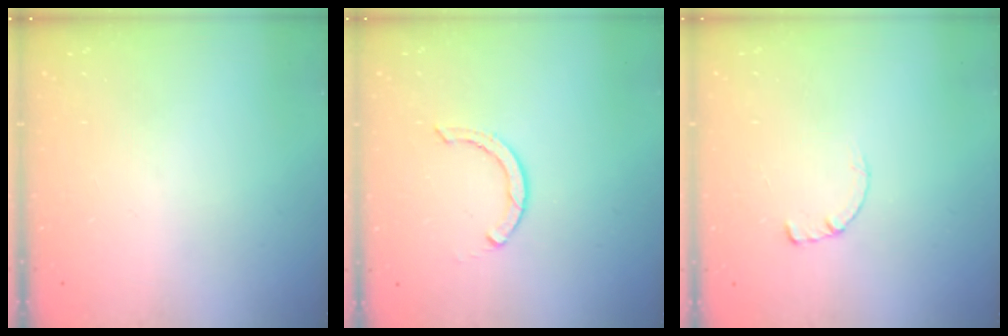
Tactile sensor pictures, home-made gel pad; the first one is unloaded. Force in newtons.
{"total": 2.6, "press": 2.6, "slide": 0.1}
{"total": 0.7, "press": 0.6, "slide": 0.2}